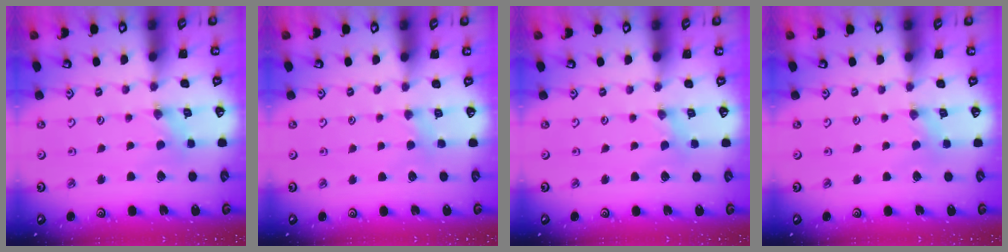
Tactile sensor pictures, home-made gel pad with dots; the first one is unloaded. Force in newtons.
{"total": 2.7, "press": 2.7, "slide": 0.5}
{"total": 0.0}
{"total": 0.6, "press": 0.6, "slide": 0.1}